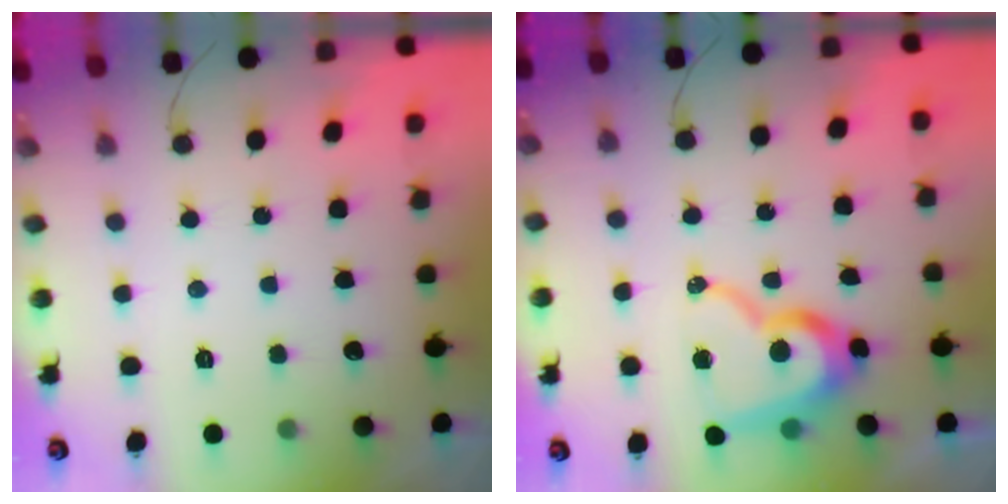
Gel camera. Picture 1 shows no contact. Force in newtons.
{"total": 15.5, "press": 15.4, "slide": 1.6}